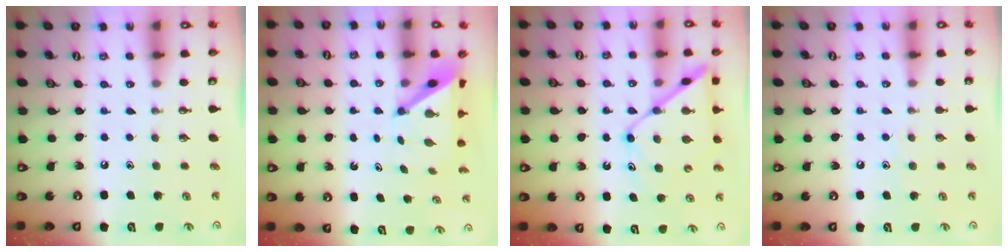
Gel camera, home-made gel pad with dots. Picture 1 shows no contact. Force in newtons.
{"total": 4.9, "press": 4.9, "slide": 0.3}
{"total": 12.8, "press": 12.8, "slide": 1.1}
{"total": 6.1, "press": 6.0, "slide": 0.7}